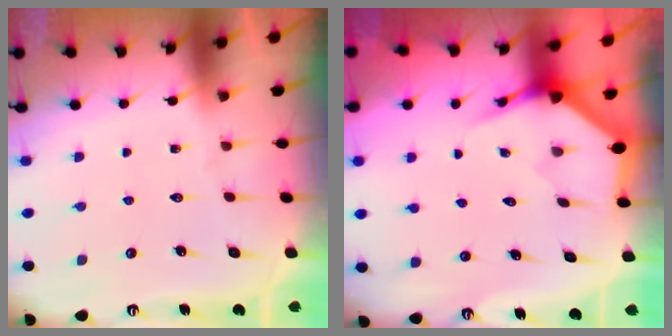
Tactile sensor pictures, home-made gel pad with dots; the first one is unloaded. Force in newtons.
{"total": 3.6, "press": 3.6, "slide": 0.1}